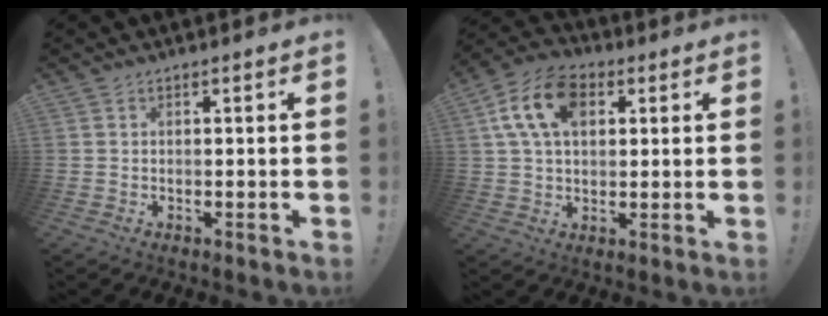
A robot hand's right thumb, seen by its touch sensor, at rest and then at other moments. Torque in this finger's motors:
{"motor_torque": [1.39, 2.53, 0.33, -0.01, 0.07]}